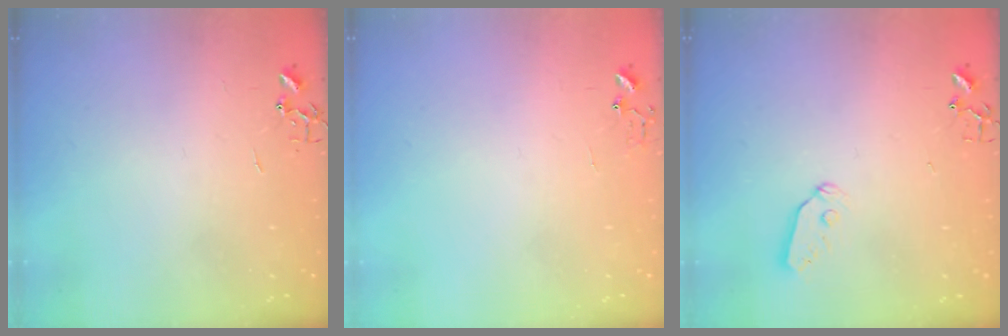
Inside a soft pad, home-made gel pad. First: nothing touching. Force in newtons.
{"total": 6.0, "press": 6.0, "slide": 0.6}
{"total": 5.6, "press": 5.6, "slide": 0.3}